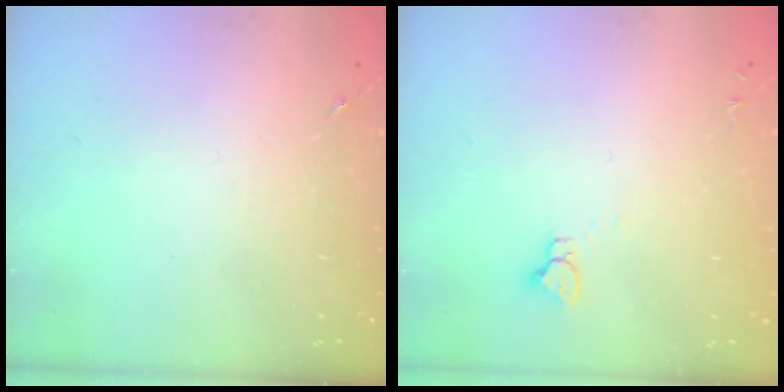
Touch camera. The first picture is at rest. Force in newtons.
{"total": 2.9, "press": 2.9, "slide": 0.2}